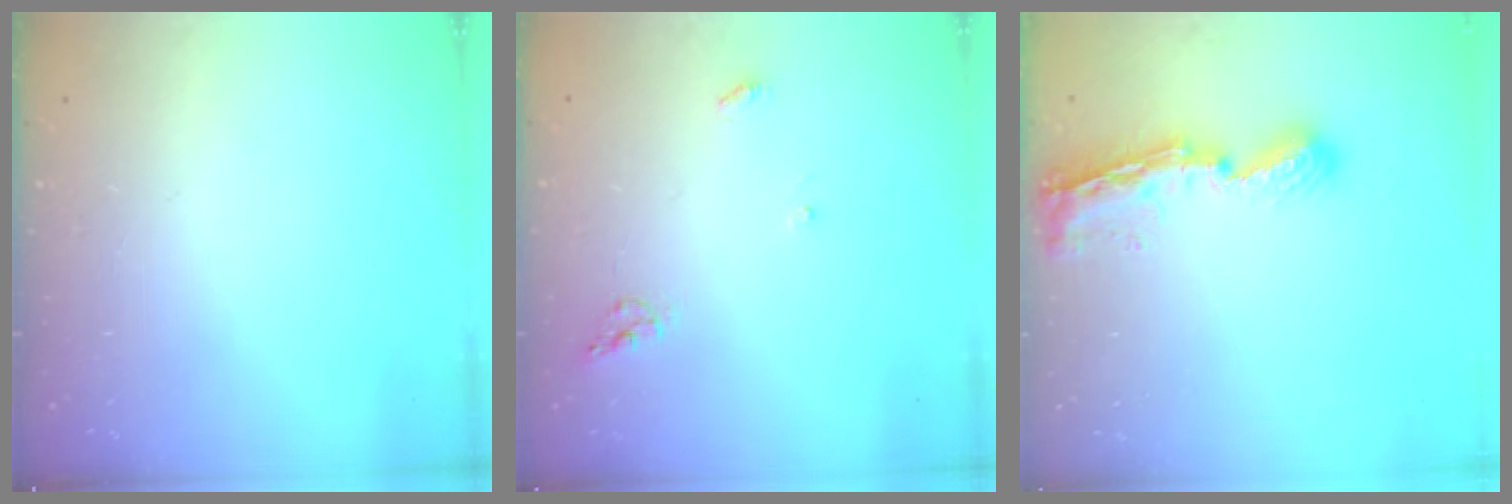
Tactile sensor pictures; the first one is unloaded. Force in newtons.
{"total": 5.9, "press": 5.9, "slide": 0.6}
{"total": 8.4, "press": 8.4, "slide": 1.1}